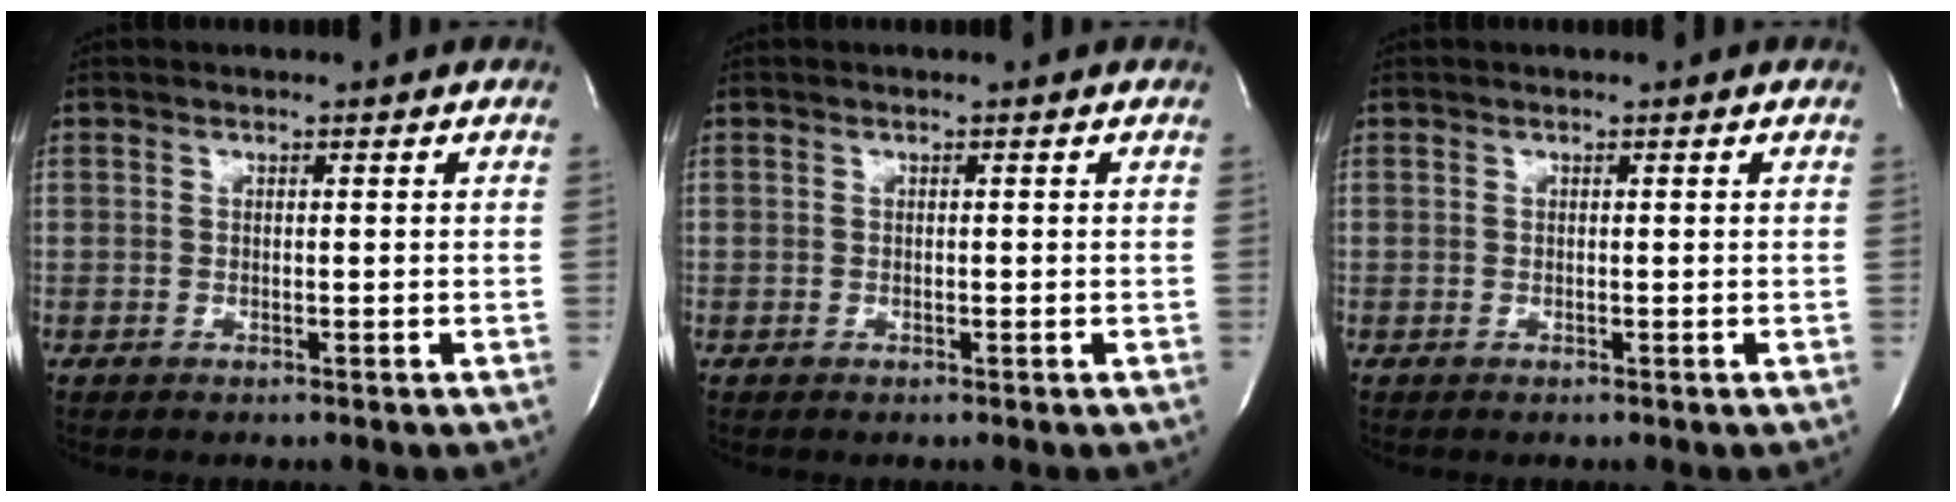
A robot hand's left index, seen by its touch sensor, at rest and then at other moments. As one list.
[{"total": 0.0}, {"total": 0.0}]